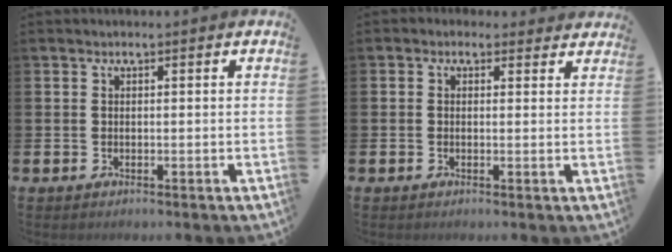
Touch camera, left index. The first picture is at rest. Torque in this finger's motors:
{"motor_torque": [1.03, -1.11, -0.03, 0.02]}